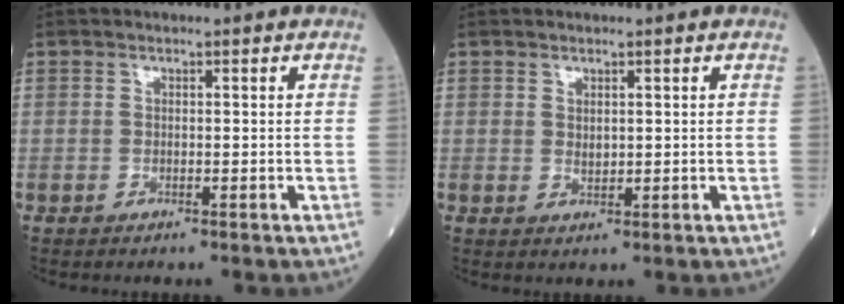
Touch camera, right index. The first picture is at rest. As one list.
[{"total": 1.2, "force": [0.5, 0.6, 0.9], "torque": [-0.014, -0.005, 0.013]}]